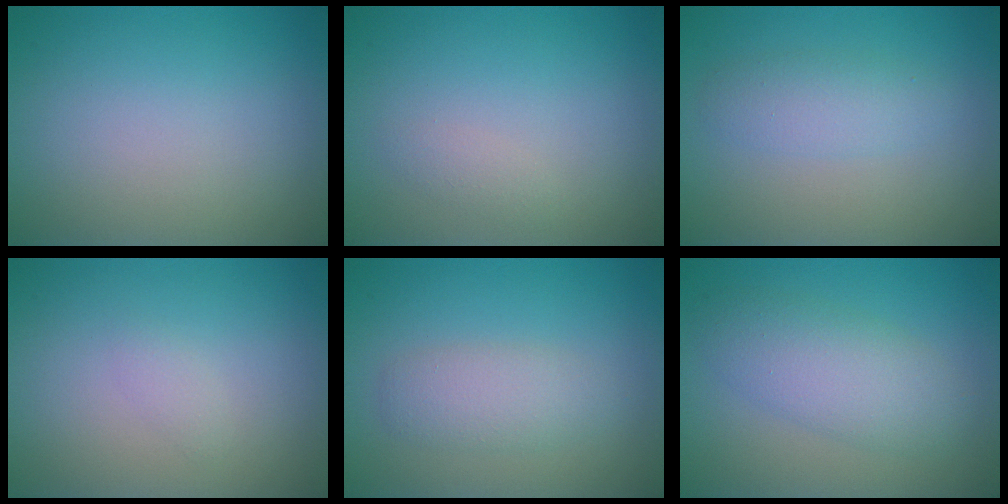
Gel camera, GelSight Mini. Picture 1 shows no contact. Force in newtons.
{"total": 0.8, "press": 0.8, "slide": 0.0}
{"total": 2.4, "press": 2.4, "slide": 0.0}
{"total": 0.8, "press": 0.8, "slide": 0.0}
{"total": 2.7, "press": 2.7, "slide": 0.1}
{"total": 4.5, "press": 4.5, "slide": 0.2}